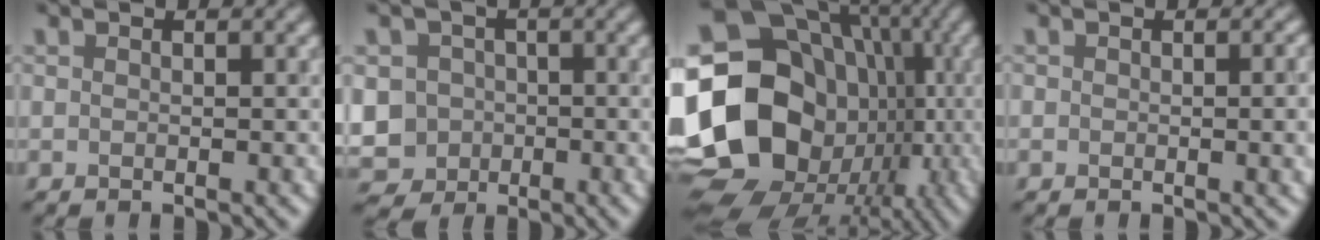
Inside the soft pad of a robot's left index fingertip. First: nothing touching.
{"total": 7.9, "force": [-2.0, 7.2, 2.4], "torque": [-0.056, 0.001, -0.065]}
{"total": 20.9, "force": [-1.8, 17.7, 11.0], "torque": [-0.171, 0.009, -0.060]}
{"total": 3.2, "force": [-0.2, 1.8, 2.6], "torque": [-0.018, -0.003, -0.001]}